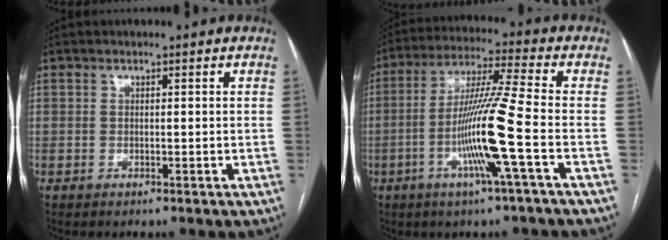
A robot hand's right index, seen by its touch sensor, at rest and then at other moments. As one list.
[{"total": 12.7, "force": [-3.8, -1.7, 12.0], "torque": [-0.233, -0.006, -0.078]}]